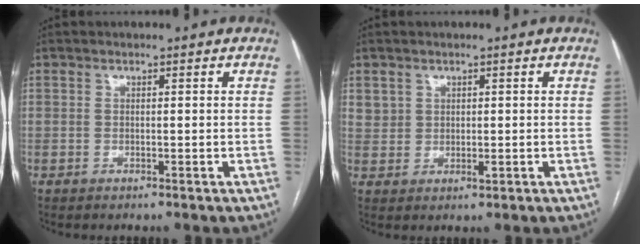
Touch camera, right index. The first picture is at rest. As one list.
[{"total": 2.8, "force": [1.4, 2.4, 0.6], "torque": [-0.005, 0.001, 0.032]}]